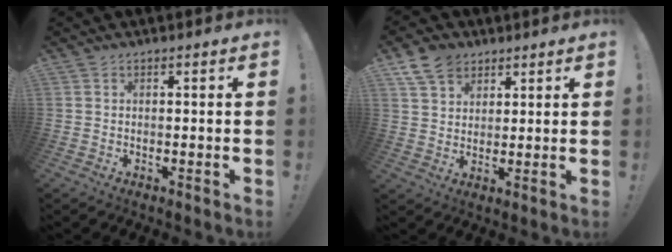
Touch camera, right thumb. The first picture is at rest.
{"total": 8.8, "force": [5.4, 6.1, 3.2], "torque": [-0.060, -0.021, 0.108]}